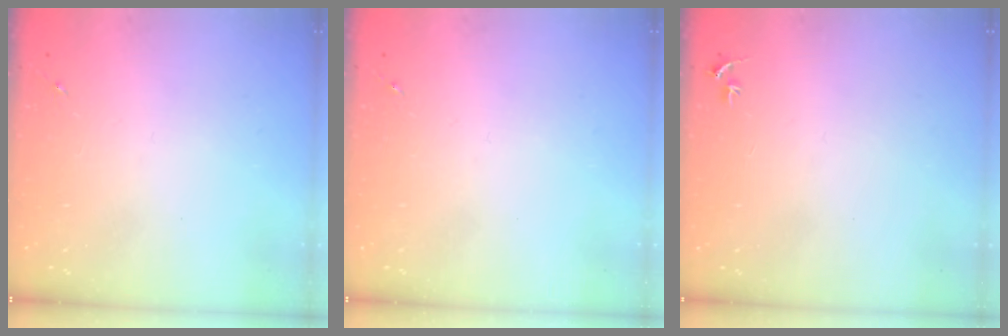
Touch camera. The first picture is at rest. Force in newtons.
{"total": 0.0}
{"total": 2.7, "press": 2.7, "slide": 0.3}